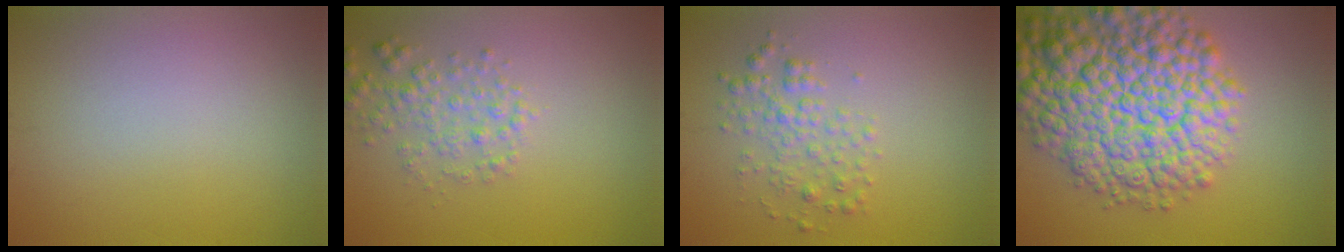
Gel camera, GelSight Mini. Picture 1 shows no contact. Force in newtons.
{"total": 2.5, "press": 2.5, "slide": 0.1}
{"total": 2.4, "press": 2.4, "slide": 0.1}
{"total": 12.3, "press": 12.3, "slide": 0.5}